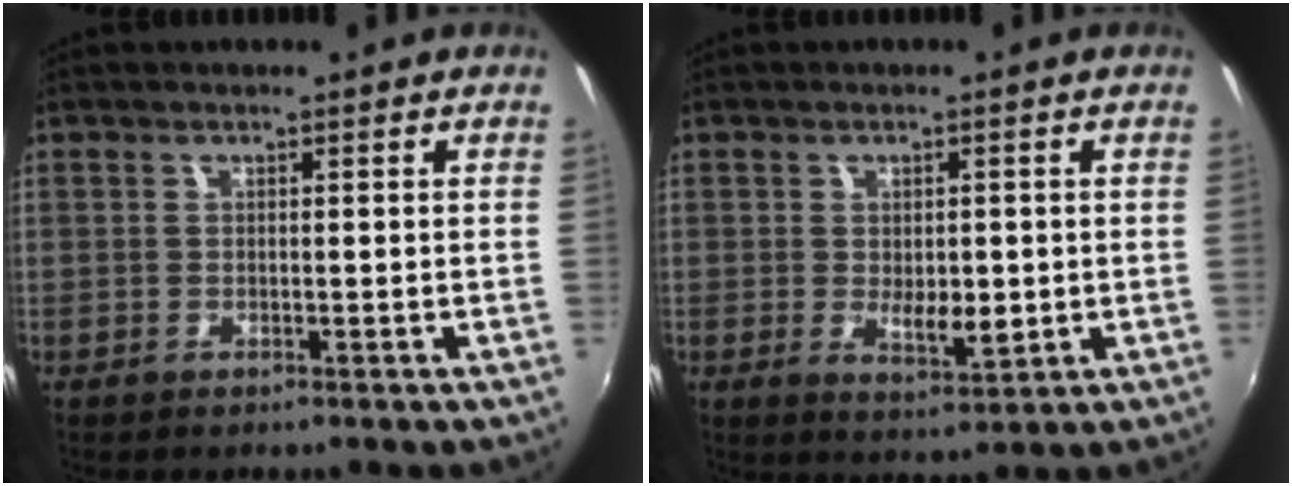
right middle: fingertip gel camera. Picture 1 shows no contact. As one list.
[{"total": 4.5, "force": [-0.3, 2.3, 3.8], "torque": [-0.061, -0.011, -0.001]}]